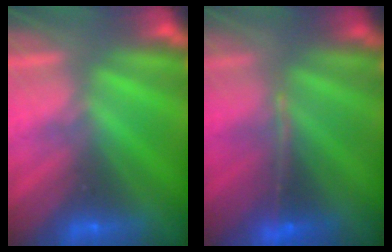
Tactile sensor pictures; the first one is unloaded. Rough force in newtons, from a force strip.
{"total": 1.3}